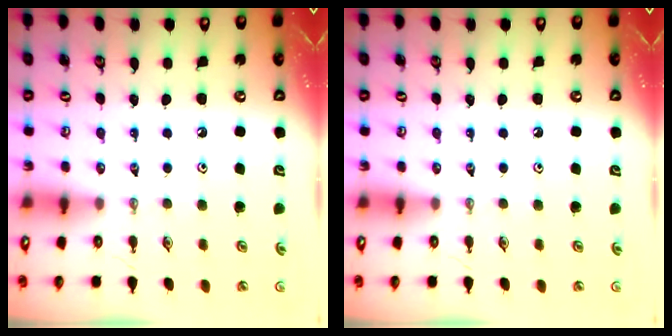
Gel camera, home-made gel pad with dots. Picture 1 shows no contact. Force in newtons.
{"total": 0.0}